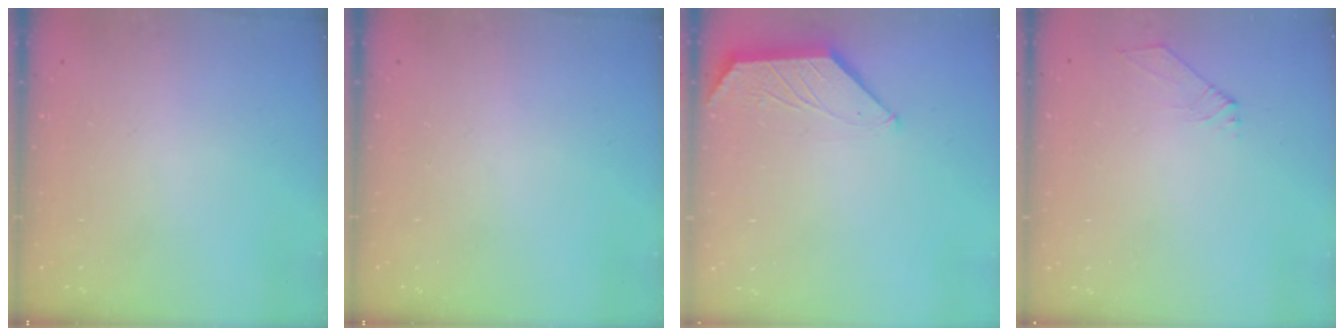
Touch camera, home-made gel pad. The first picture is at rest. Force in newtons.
{"total": 0.0}
{"total": 1.4, "press": 1.4, "slide": 0.3}
{"total": 3.2, "press": 3.1, "slide": 0.6}